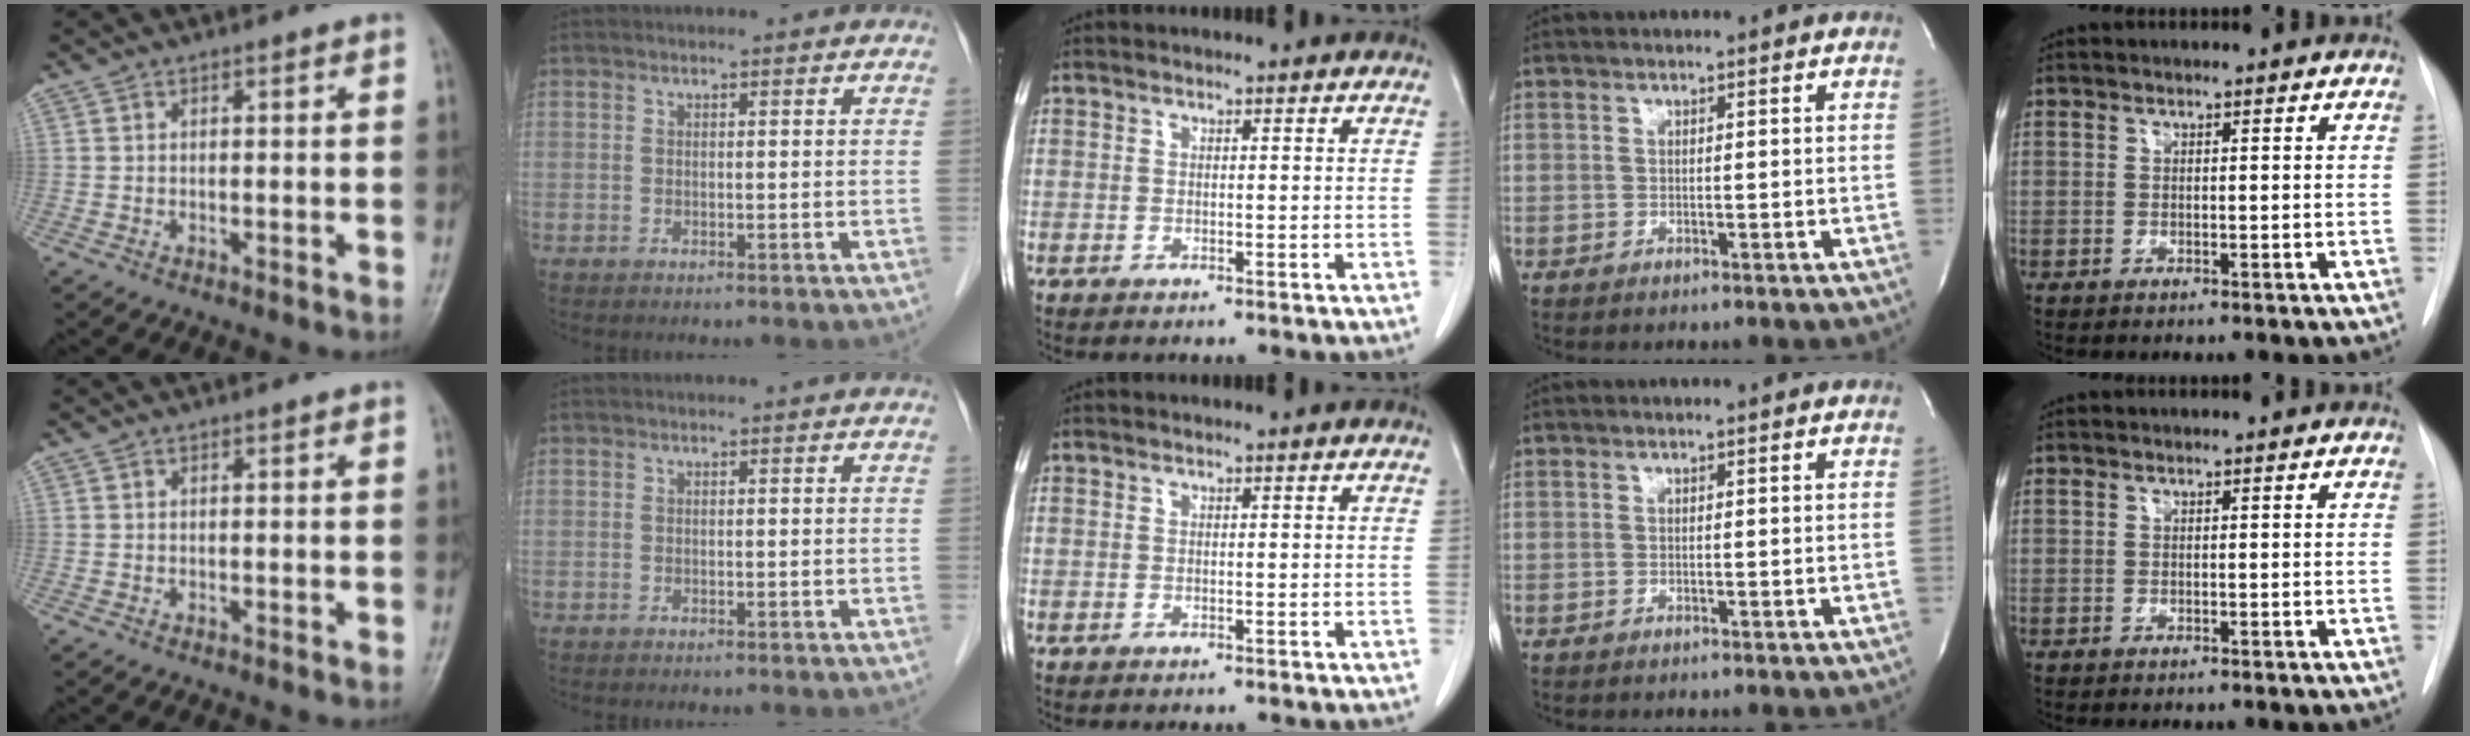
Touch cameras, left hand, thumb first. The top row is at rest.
{}